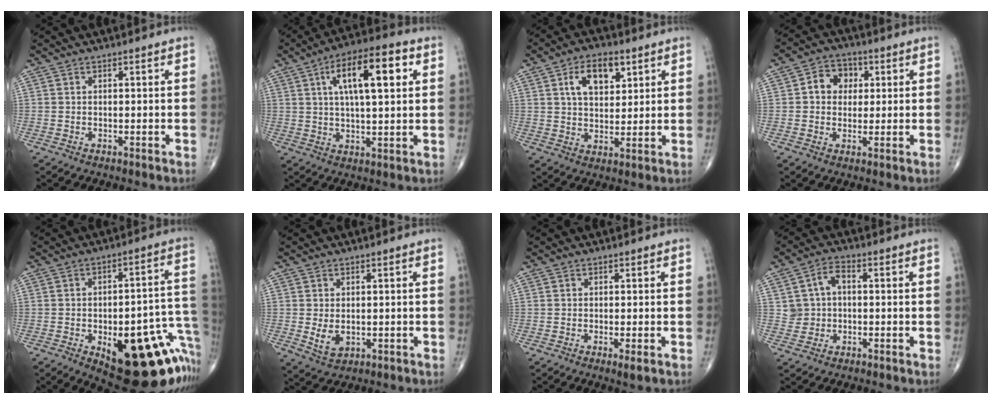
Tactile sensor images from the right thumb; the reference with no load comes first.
{"total": 14.7, "force": [4.7, 5.1, 13.0], "torque": [-0.200, 0.010, 0.069]}
{"total": 9.3, "force": [3.9, 5.3, 6.6], "torque": [-0.085, -0.010, 0.065]}
{"total": 6.6, "force": [1.3, 5.5, 3.4], "torque": [-0.022, 0.008, 0.012]}
{"total": 26.0, "force": [-9.8, 10.7, 21.6], "torque": [-0.181, 0.057, -0.107]}
{"total": 4.0, "force": [-0.3, 2.7, 2.9], "torque": [-0.045, -0.009, 0.006]}
{"total": 1.6, "force": [-0.6, 0.2, 1.5], "torque": [-0.031, -0.007, -0.012]}
{"total": 5.4, "force": [0.6, 4.3, 3.2], "torque": [-0.042, 0.017, 0.009]}